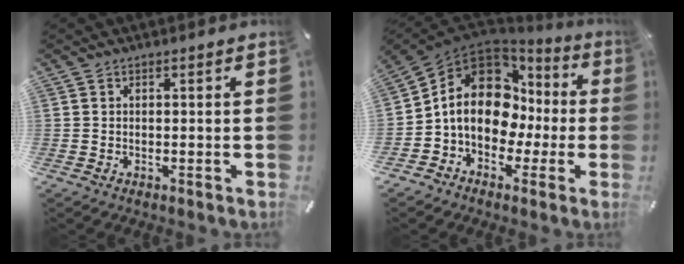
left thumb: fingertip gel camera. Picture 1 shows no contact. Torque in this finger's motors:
{"motor_torque": [0.83, 3.18, 1.58, 1.19, 0.24]}